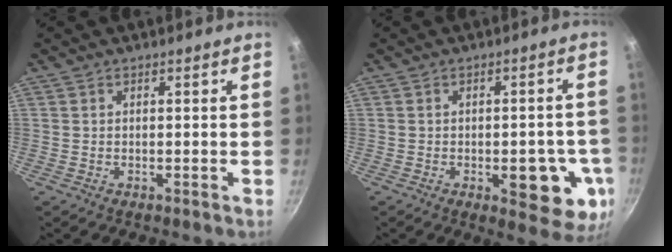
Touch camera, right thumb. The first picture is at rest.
{"total": 11.6, "force": [-3.0, 5.1, 10.0], "torque": [-0.085, 0.003, -0.034]}